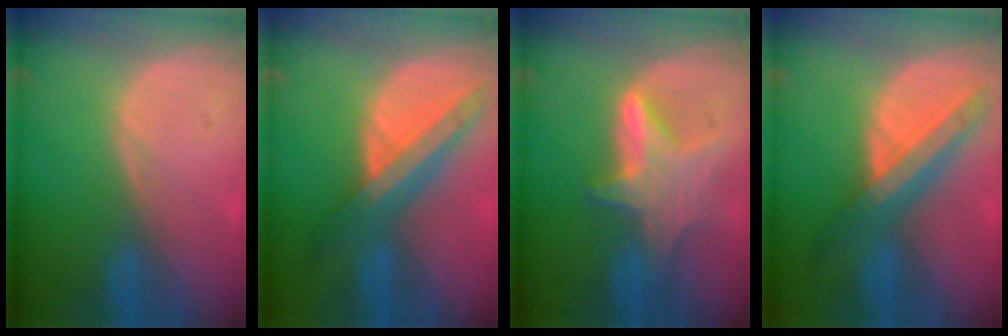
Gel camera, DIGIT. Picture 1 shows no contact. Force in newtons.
{"total": 8.8, "press": 7.7, "slide": 4.3}
{"total": 6.8, "press": 6.8, "slide": 0.1}
{"total": 8.2, "press": 7.3, "slide": 3.7}